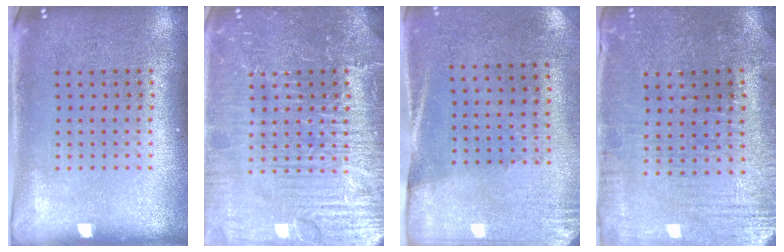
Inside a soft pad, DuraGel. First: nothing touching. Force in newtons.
{"total": 7.5, "press": 7.4, "slide": 1.0}
{"total": 2.7, "press": 2.3, "slide": 1.4}
{"total": 0.8, "press": 0.7, "slide": 0.4}